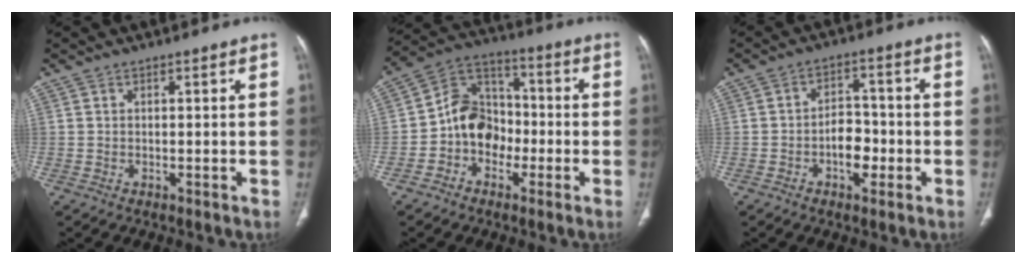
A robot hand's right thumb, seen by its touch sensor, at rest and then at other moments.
{"total": 10.9, "force": [-2.7, 8.9, 5.7], "torque": [-0.065, 0.043, -0.062]}
{"total": 6.3, "force": [-2.1, 3.9, 4.4], "torque": [-0.045, 0.024, -0.038]}